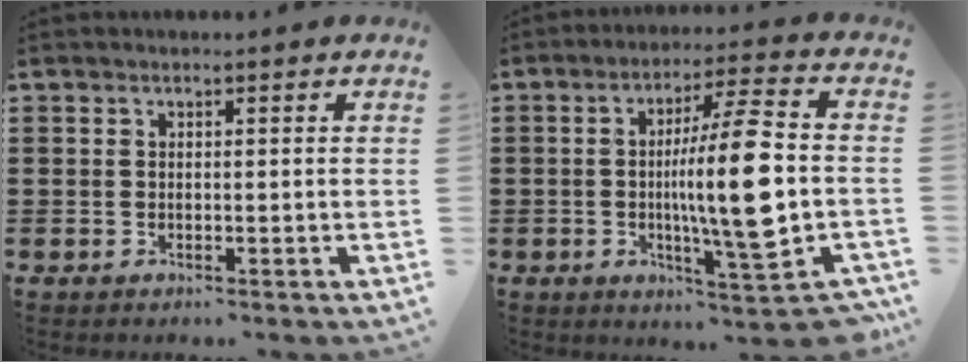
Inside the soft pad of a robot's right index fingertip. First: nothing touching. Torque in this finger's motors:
{"motor_torque": [2.14, 0.00, 0.74, 0.17]}